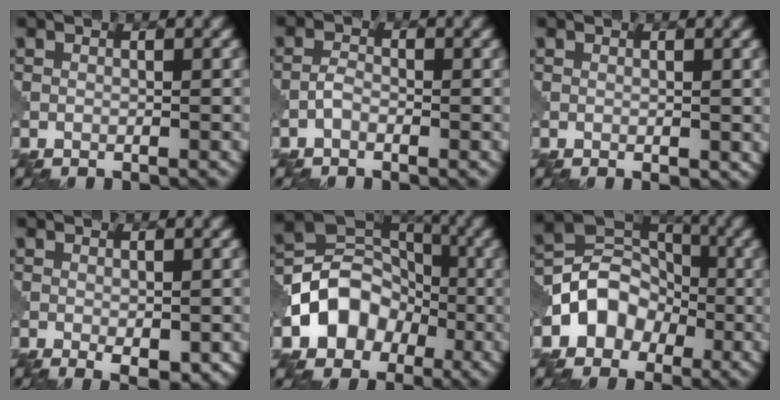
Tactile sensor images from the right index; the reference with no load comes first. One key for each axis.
{"total": 1.2, "fx": -0.7, "fy": 0.5, "fz": 0.7, "tx": -0.016, "ty": 0.005, "tz": -0.020}
{"total": 0.7, "fx": 0.1, "fy": 0.4, "fz": 0.5, "tx": -0.006, "ty": 0.000, "tz": 0.001}
{"total": 2.2, "fx": -0.6, "fy": 1.0, "fz": 1.9, "tx": -0.030, "ty": -0.008, "tz": -0.004}
{"total": 7.4, "fx": -2.4, "fy": 5.9, "fz": 3.7, "tx": -0.038, "ty": 0.009, "tz": -0.048}
{"total": 5.4, "fx": -1.9, "fy": 4.4, "fz": 2.5, "tx": -0.016, "ty": 0.015, "tz": -0.044}